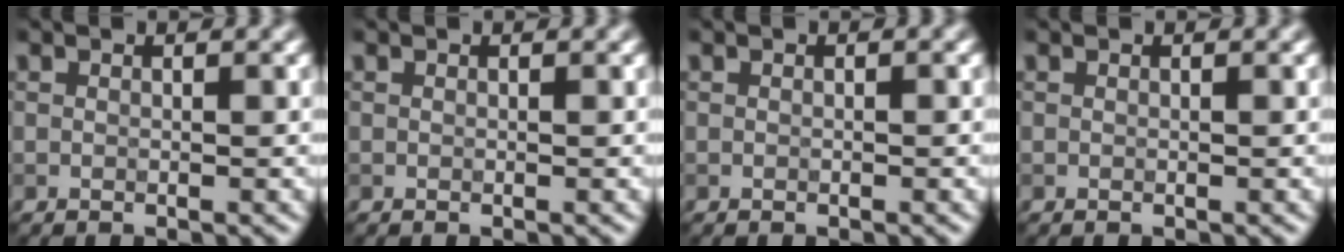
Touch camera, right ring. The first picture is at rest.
{"total": 0.0}
{"total": 0.0}
{"total": 0.0}